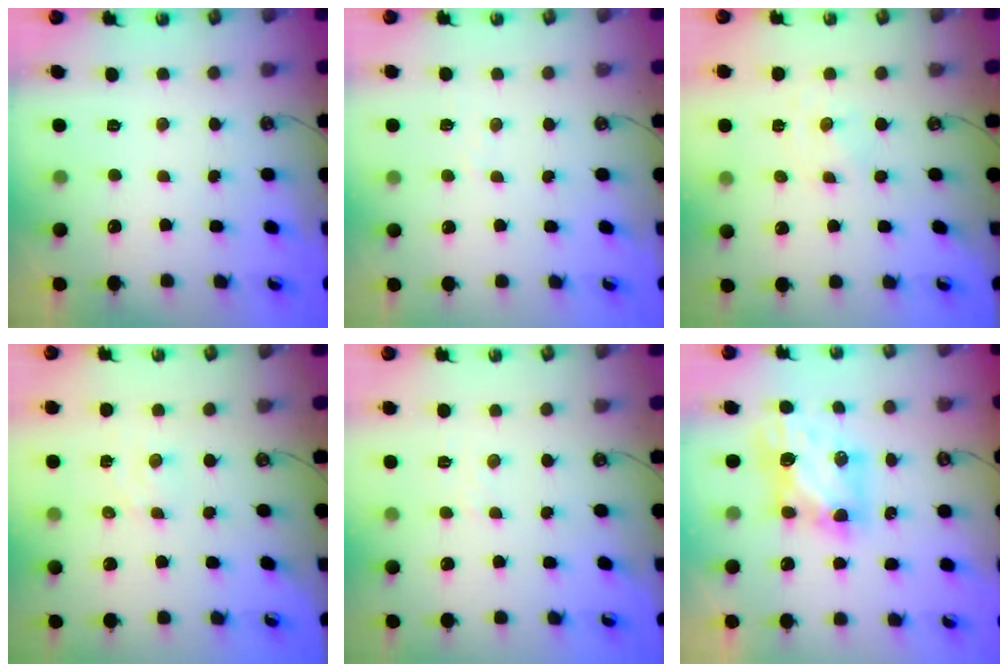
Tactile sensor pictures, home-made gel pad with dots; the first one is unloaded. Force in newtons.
{"total": 3.8, "press": 3.7, "slide": 0.5}
{"total": 0.0}
{"total": 1.7, "press": 1.6, "slide": 0.3}
{"total": 2.4, "press": 2.4, "slide": 0.4}
{"total": 7.6, "press": 7.6, "slide": 0.8}